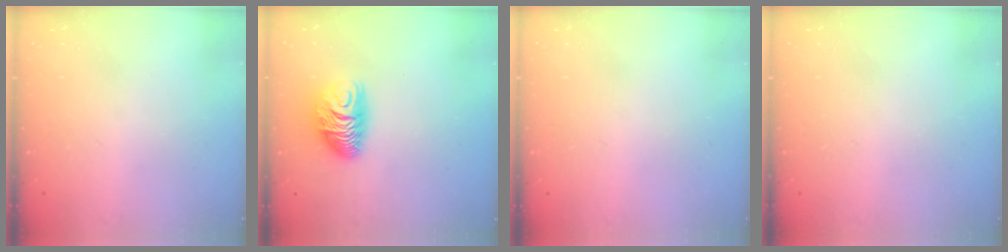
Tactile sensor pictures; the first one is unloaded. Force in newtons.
{"total": 9.5, "press": 9.5, "slide": 0.6}
{"total": 0.0}
{"total": 0.0}